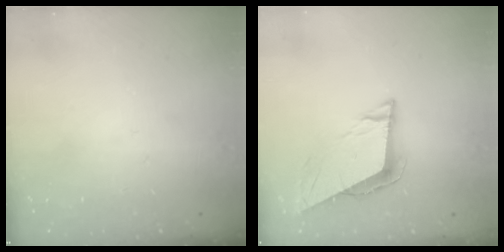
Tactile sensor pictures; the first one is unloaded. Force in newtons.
{"total": 9.1, "press": 8.5, "slide": 3.1}